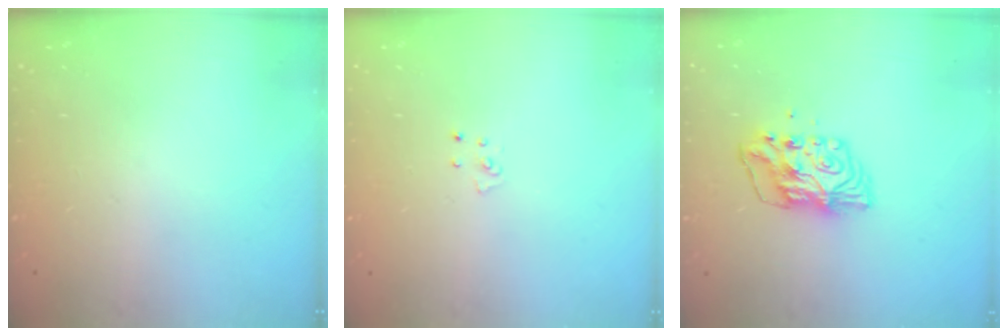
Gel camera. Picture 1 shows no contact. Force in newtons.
{"total": 3.1, "press": 3.1, "slide": 0.2}
{"total": 7.0, "press": 7.0, "slide": 0.6}